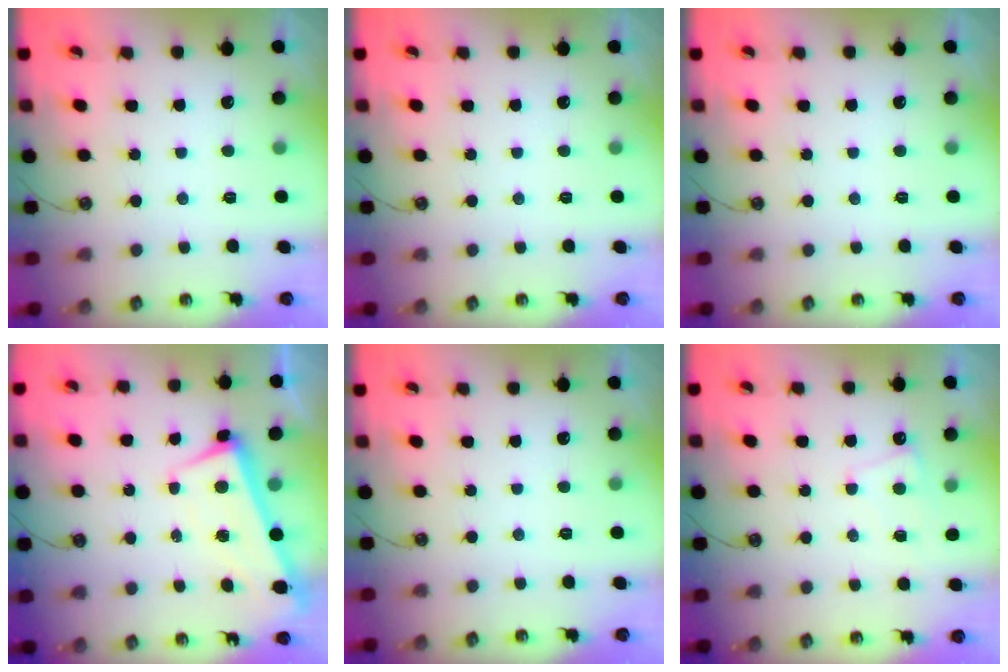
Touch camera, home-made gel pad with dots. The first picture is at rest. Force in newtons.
{"total": 0.0}
{"total": 0.0}
{"total": 1.5, "press": 0.3, "slide": 1.5}
{"total": 0.0}
{"total": 1.6, "press": 1.5, "slide": 0.4}